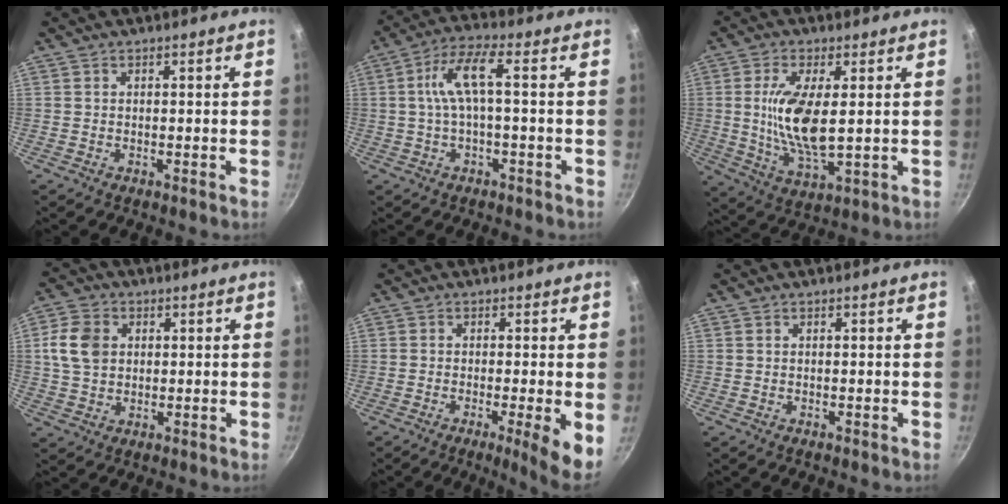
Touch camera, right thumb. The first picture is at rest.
{"total": 7.4, "force": [-0.2, 2.0, 7.1], "torque": [-0.153, 0.025, -0.004]}
{"total": 12.3, "force": [1.3, 4.7, 11.2], "torque": [-0.216, -0.014, 0.029]}
{"total": 8.2, "force": [1.7, 6.3, 5.0], "torque": [-0.081, 0.004, 0.026]}
{"total": 6.6, "force": [-1.7, 0.5, 6.3], "torque": [-0.088, -0.004, -0.028]}
{"total": 0.0}